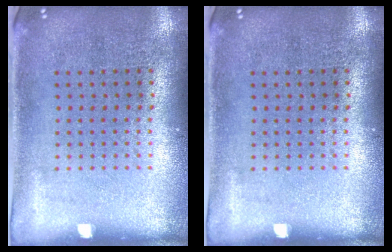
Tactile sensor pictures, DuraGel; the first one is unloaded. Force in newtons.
{"total": 0.0}